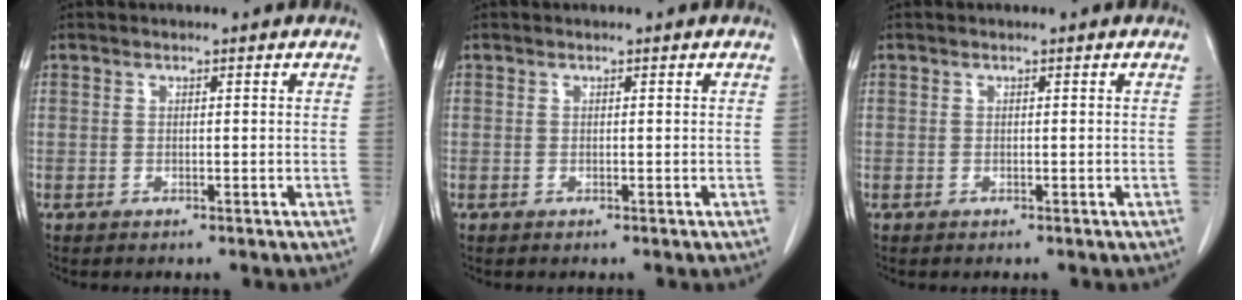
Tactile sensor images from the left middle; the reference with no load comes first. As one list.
[{"total": 0.0}, {"total": 0.0}]